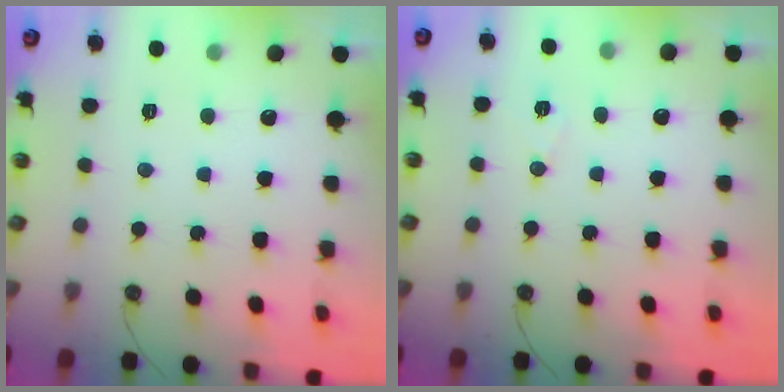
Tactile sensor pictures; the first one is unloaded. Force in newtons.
{"total": 5.9, "press": 3.8, "slide": 4.5}